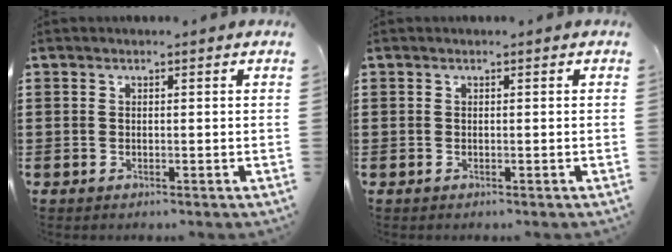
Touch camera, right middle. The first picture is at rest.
{"total": 0.0}